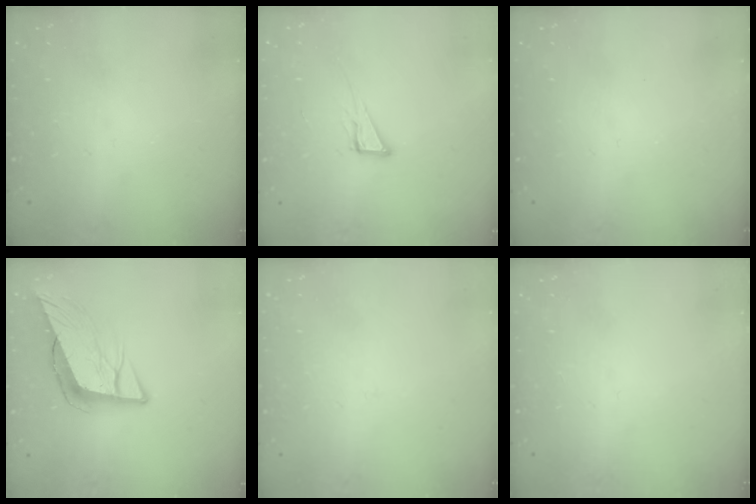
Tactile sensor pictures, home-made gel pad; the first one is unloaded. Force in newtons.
{"total": 6.1, "press": 6.1, "slide": 0.4}
{"total": 0.0}
{"total": 11.1, "press": 10.3, "slide": 4.0}
{"total": 0.9, "press": 0.9, "slide": 0.1}
{"total": 0.0}